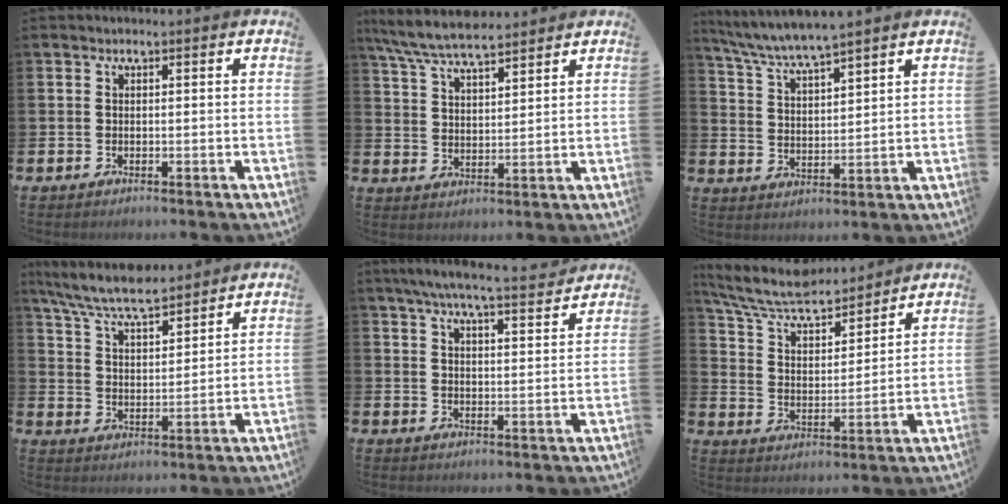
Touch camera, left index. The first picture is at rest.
{"total": 6.6, "force": [6.1, 1.2, 2.2], "torque": [-0.066, -0.023, 0.111]}
{"total": 5.8, "force": [5.6, -0.3, 1.3], "torque": [-0.049, -0.031, 0.099]}
{"total": 7.0, "force": [6.5, 0.8, 2.5], "torque": [-0.074, -0.035, 0.118]}
{"total": 6.6, "force": [6.1, 0.3, 2.5], "torque": [-0.053, -0.036, 0.105]}
{"total": 7.6, "force": [6.9, 1.7, 2.7], "torque": [-0.088, -0.047, 0.121]}